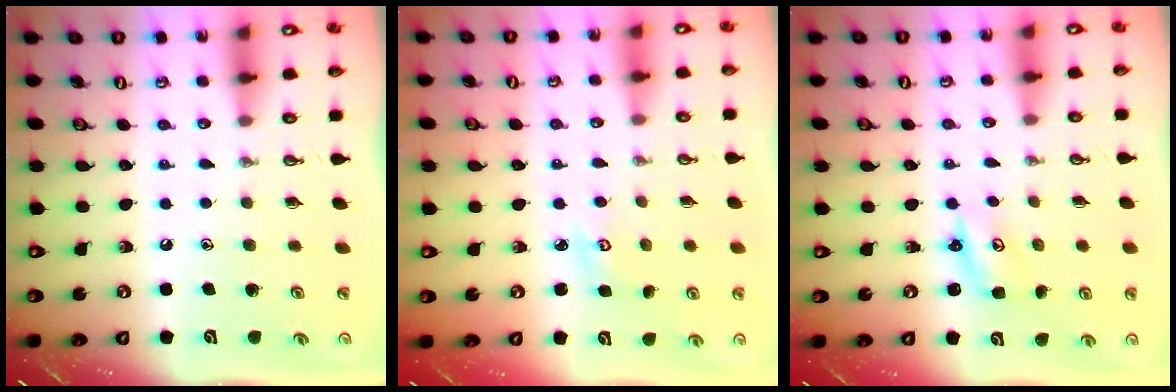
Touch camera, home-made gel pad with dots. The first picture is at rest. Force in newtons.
{"total": 3.4, "press": 3.4, "slide": 0.3}
{"total": 2.6, "press": 2.6, "slide": 0.2}